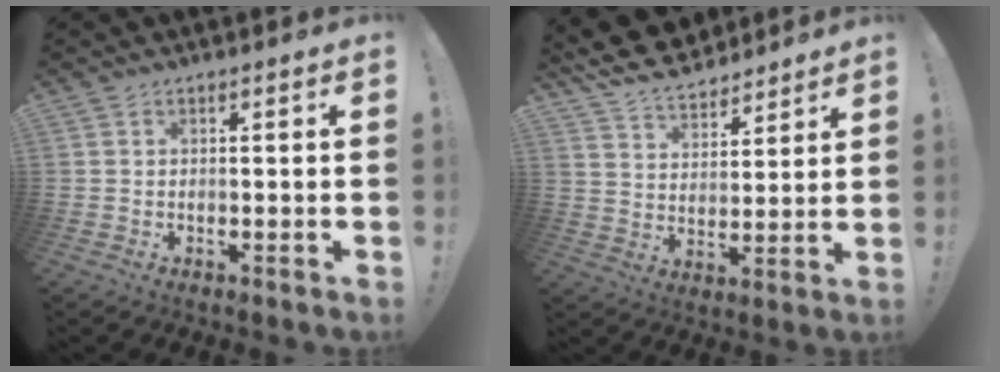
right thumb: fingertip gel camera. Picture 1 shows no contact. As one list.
[{"total": 10.1, "force": [8.8, 4.2, 2.5], "torque": [-0.054, -0.069, 0.170]}]